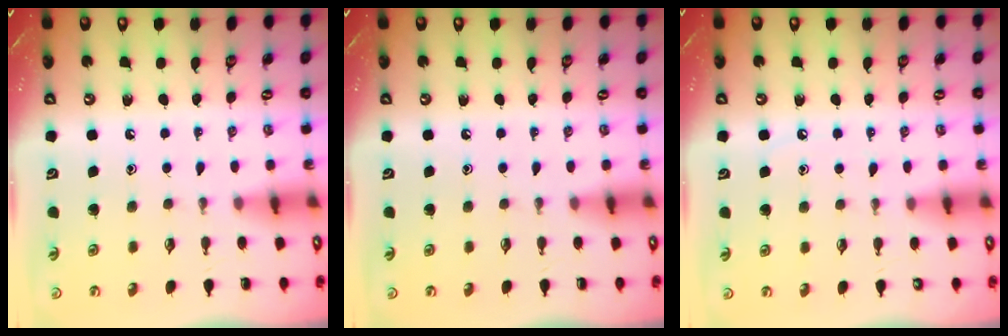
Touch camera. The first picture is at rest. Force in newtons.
{"total": 0.0}
{"total": 5.8, "press": 5.8, "slide": 0.8}